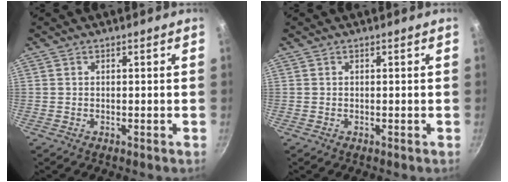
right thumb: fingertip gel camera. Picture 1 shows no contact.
{"total": 0.0}